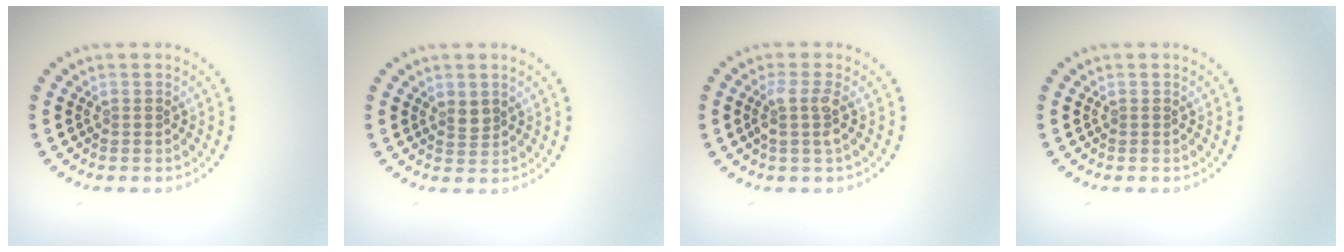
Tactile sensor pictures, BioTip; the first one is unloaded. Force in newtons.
{"total": 1.3, "press": 1.1, "slide": 0.7}
{"total": 2.0, "press": 1.6, "slide": 1.2}
{"total": 0.0}